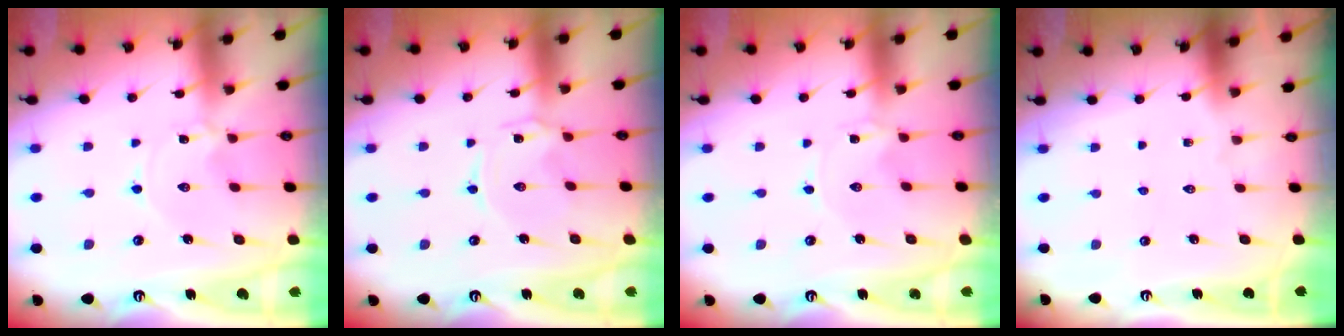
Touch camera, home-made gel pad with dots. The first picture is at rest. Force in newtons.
{"total": 1.4, "press": 1.4, "slide": 0.3}
{"total": 0.0}
{"total": 0.0}